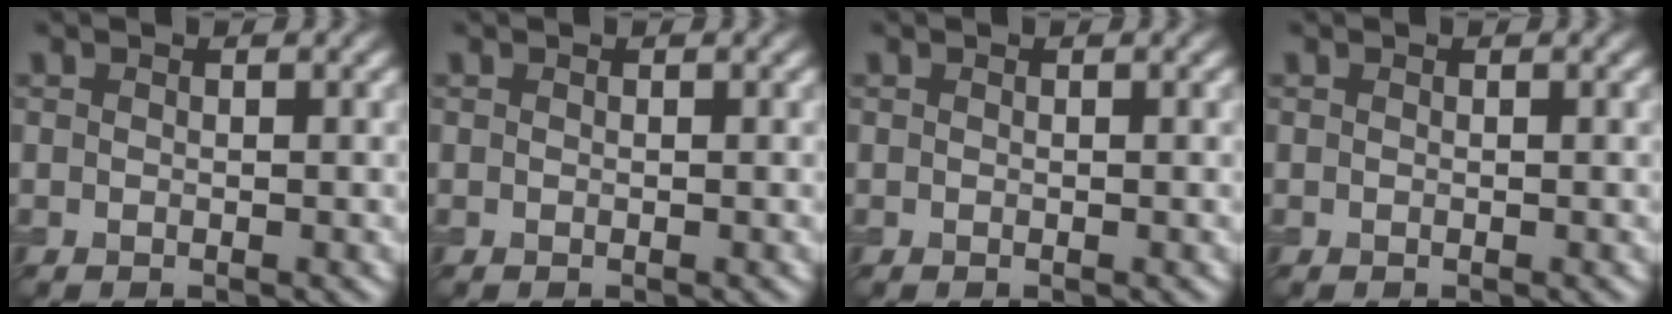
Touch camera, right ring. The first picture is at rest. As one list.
[{"total": 0.0}, {"total": 0.0}, {"total": 0.0}]